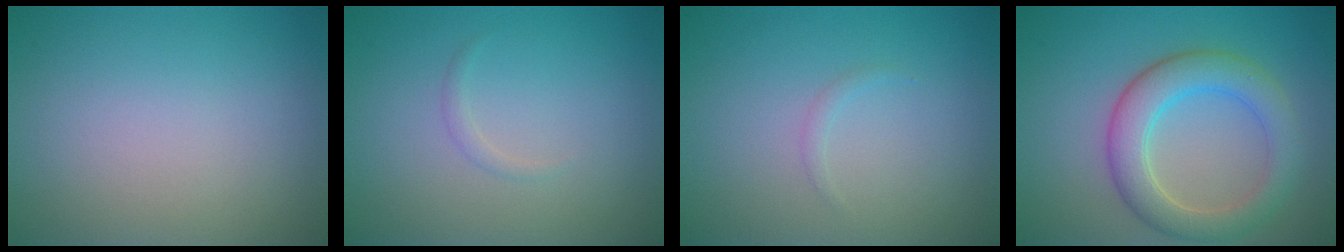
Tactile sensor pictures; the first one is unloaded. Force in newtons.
{"total": 0.6, "press": 0.6, "slide": 0.0}
{"total": 0.6, "press": 0.6, "slide": 0.1}
{"total": 5.2, "press": 5.2, "slide": 0.3}